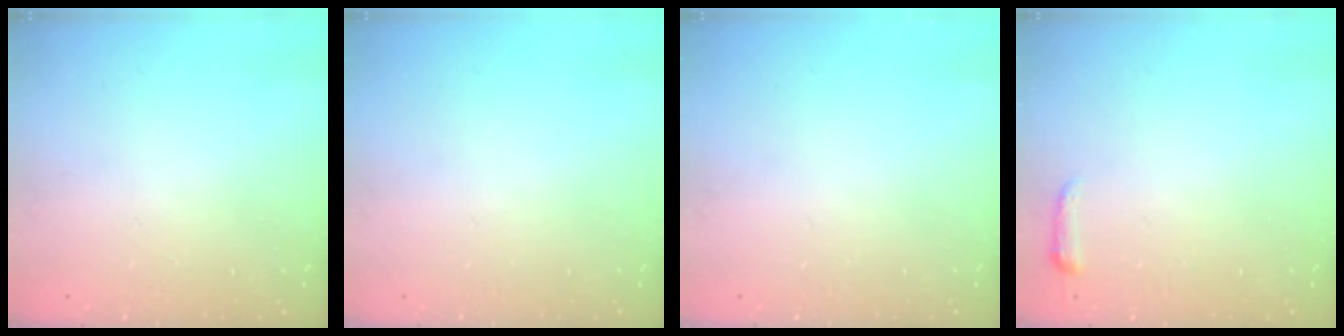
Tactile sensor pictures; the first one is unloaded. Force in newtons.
{"total": 0.0}
{"total": 0.0}
{"total": 3.3, "press": 3.2, "slide": 0.8}